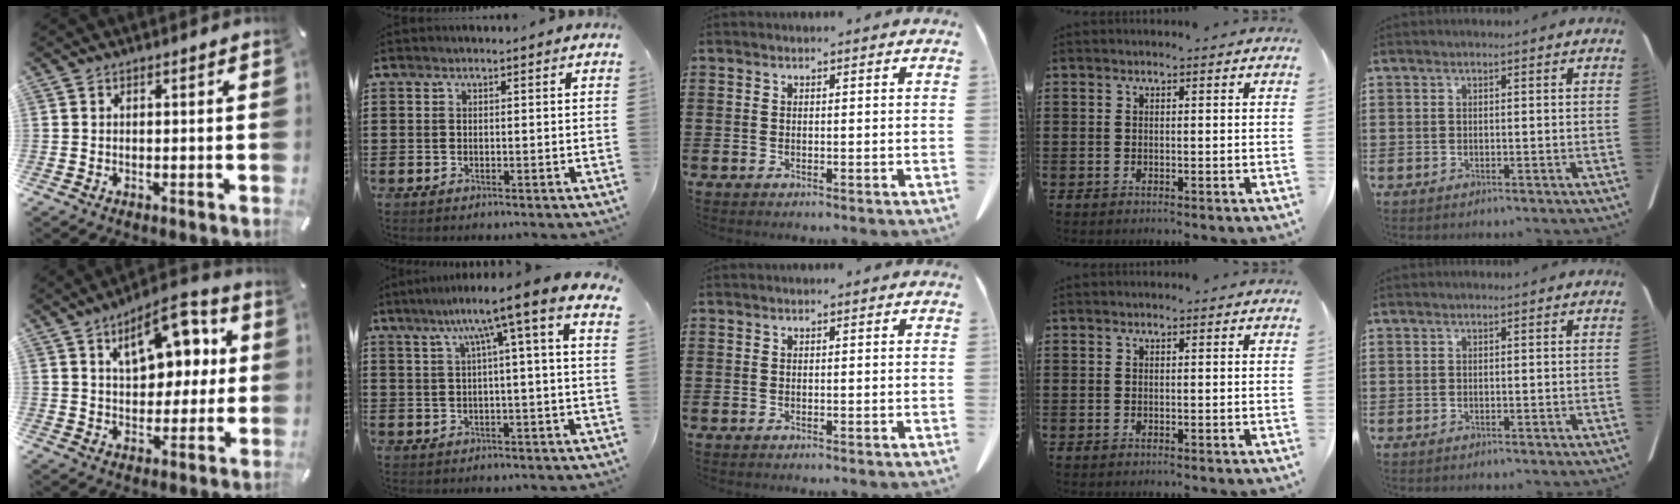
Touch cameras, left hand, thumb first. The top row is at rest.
{"thumb": {"total": 13.9, "force": [6.1, 8.2, 9.4], "torque": [-0.134, -0.020, 0.106]}, "index": {"total": 7.7, "force": [2.9, -0.7, 7.1], "torque": [-0.137, -0.011, 0.035]}}